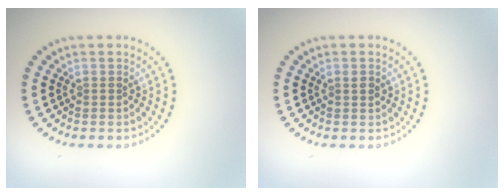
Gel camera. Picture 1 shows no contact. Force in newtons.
{"total": 0.8, "press": 0.8, "slide": 0.3}